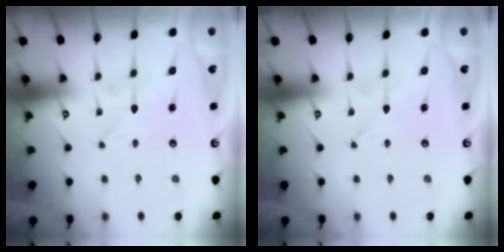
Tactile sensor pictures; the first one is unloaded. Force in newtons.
{"total": 0.0}